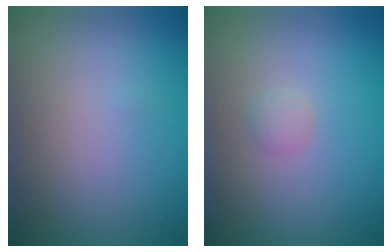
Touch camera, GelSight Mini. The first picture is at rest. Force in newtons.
{"total": 0.9, "press": 0.8, "slide": 0.1}